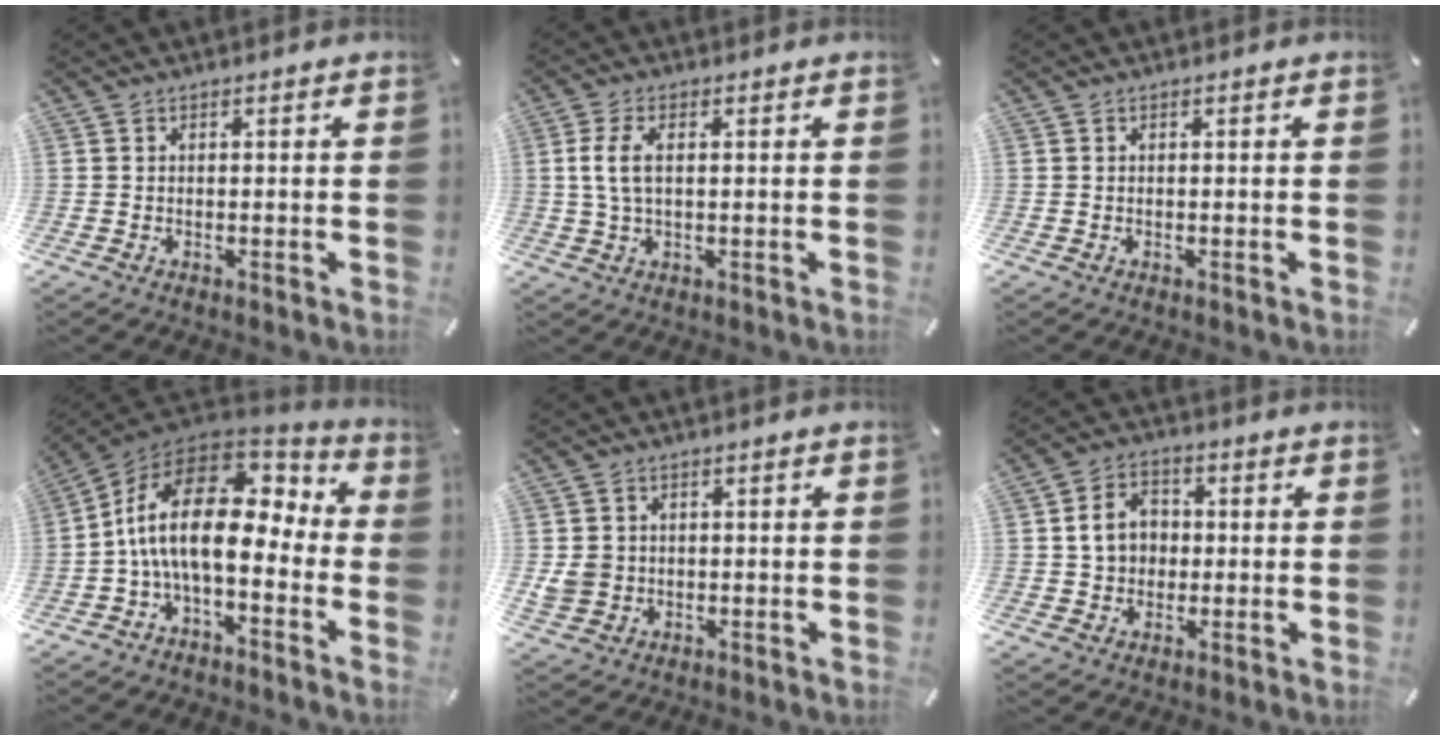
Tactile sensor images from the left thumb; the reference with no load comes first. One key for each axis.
{"total": 6.2, "fx": 1.2, "fy": 2.9, "fz": 5.3, "tx": -0.126, "ty": -0.001, "tz": 0.015}
{"total": 0.0}
{"total": 18.2, "fx": 1.0, "fy": 9.2, "fz": 15.7, "tx": -0.321, "ty": -0.013, "tz": 0.016}
{"total": 4.8, "fx": -0.3, "fy": 4.6, "fz": 1.4, "tx": -0.038, "ty": 0.003, "tz": -0.006}
{"total": 7.4, "fx": 0.4, "fy": 6.2, "fz": 4.1, "tx": -0.083, "ty": 0.006, "tz": 0.003}